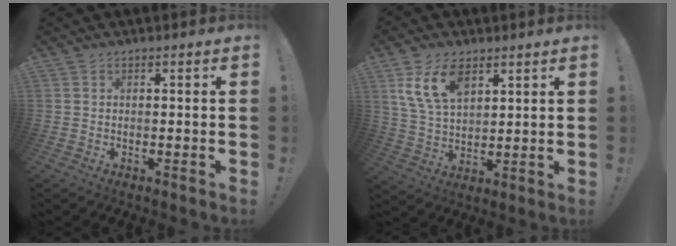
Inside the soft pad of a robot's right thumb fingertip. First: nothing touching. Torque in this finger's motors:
{"motor_torque": [0.65, 1.67, 0.63, 0.01, 0.01]}